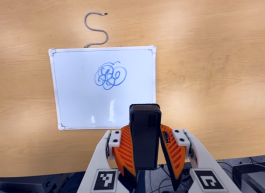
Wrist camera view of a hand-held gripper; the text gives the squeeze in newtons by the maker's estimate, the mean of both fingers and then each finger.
{"total": 8.0, "left": 6.9, "right": 9.0}